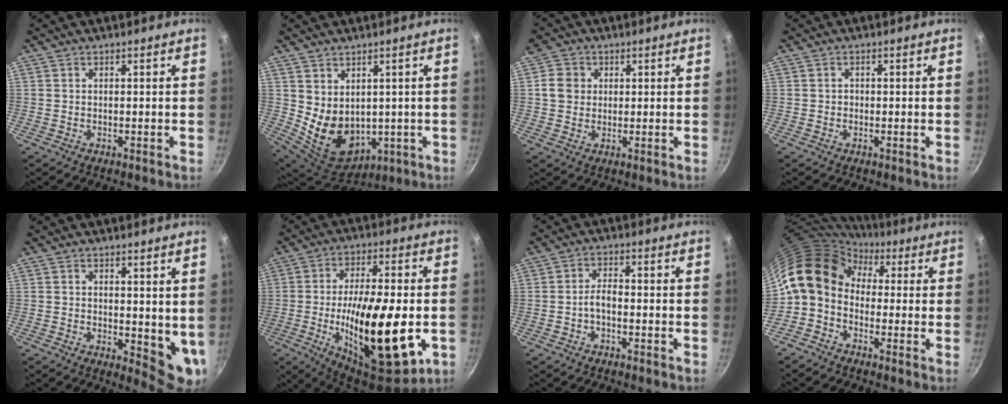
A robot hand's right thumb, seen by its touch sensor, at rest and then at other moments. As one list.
[{"total": 11.0, "force": [1.6, 8.3, 7.0], "torque": [-0.101, -0.031, 0.060]}, {"total": 4.6, "force": [0.9, 4.2, 1.7], "torque": [0.000, 0.002, 0.010]}, {"total": 0.7, "force": [-0.2, 0.6, 0.2], "torque": [0.000, 0.002, -0.004]}, {"total": 6.9, "force": [1.6, 3.4, 5.8], "torque": [-0.067, -0.028, 0.023]}, {"total": 24.2, "force": [-4.8, 8.5, 22.1], "torque": [-0.345, 0.007, -0.072]}, {"total": 2.9, "force": [-1.4, 1.2, 2.2], "torque": [-0.041, 0.020, -0.029]}, {"total": 11.6, "force": [1.4, 8.9, 7.3], "torque": [-0.111, 0.028, -0.002]}]